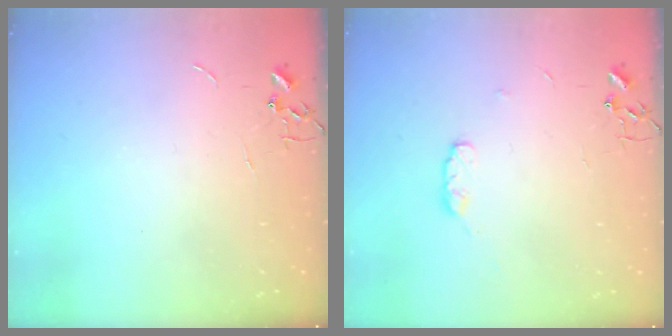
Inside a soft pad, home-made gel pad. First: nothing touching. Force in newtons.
{"total": 5.7, "press": 5.6, "slide": 0.9}